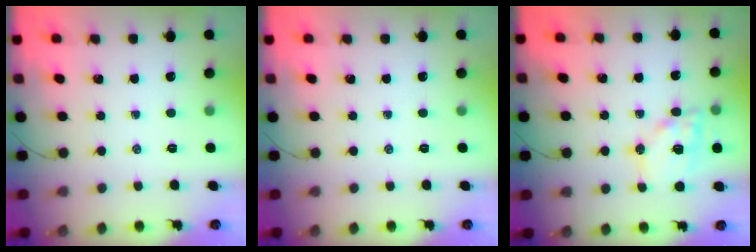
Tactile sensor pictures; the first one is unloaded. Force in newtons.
{"total": 0.0}
{"total": 13.6, "press": 13.3, "slide": 2.6}